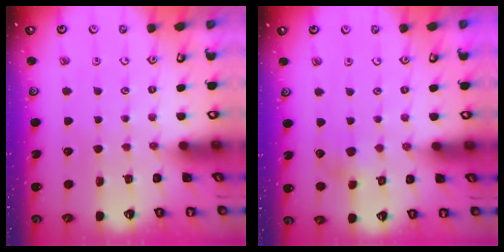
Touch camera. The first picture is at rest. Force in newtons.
{"total": 4.6, "press": 4.5, "slide": 0.9}